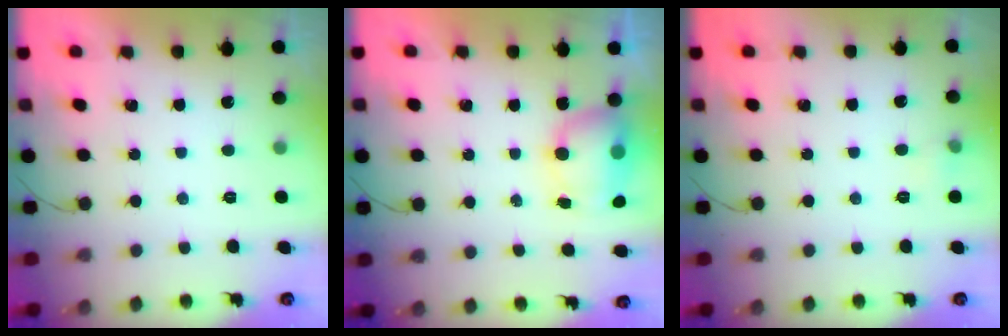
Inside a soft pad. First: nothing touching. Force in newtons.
{"total": 8.3, "press": 7.8, "slide": 2.9}
{"total": 3.3, "press": 3.2, "slide": 1.0}